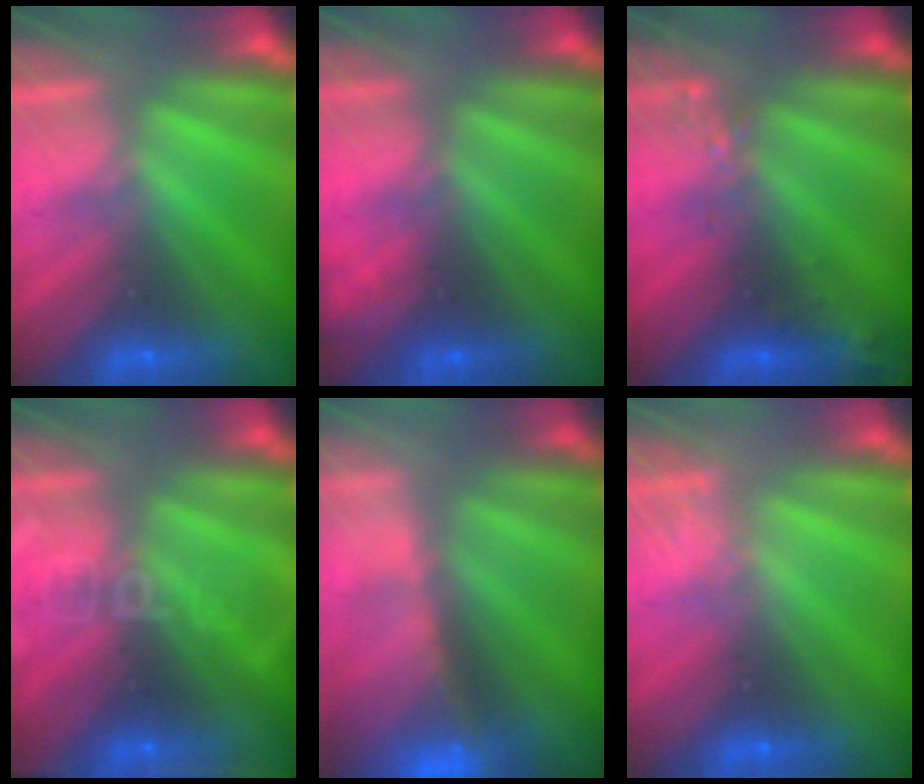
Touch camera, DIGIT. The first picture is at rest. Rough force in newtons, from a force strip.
{"total": 1.9}
{"total": 2.4}
{"total": 8.0}
{"total": 9.6}
{"total": 1.6}